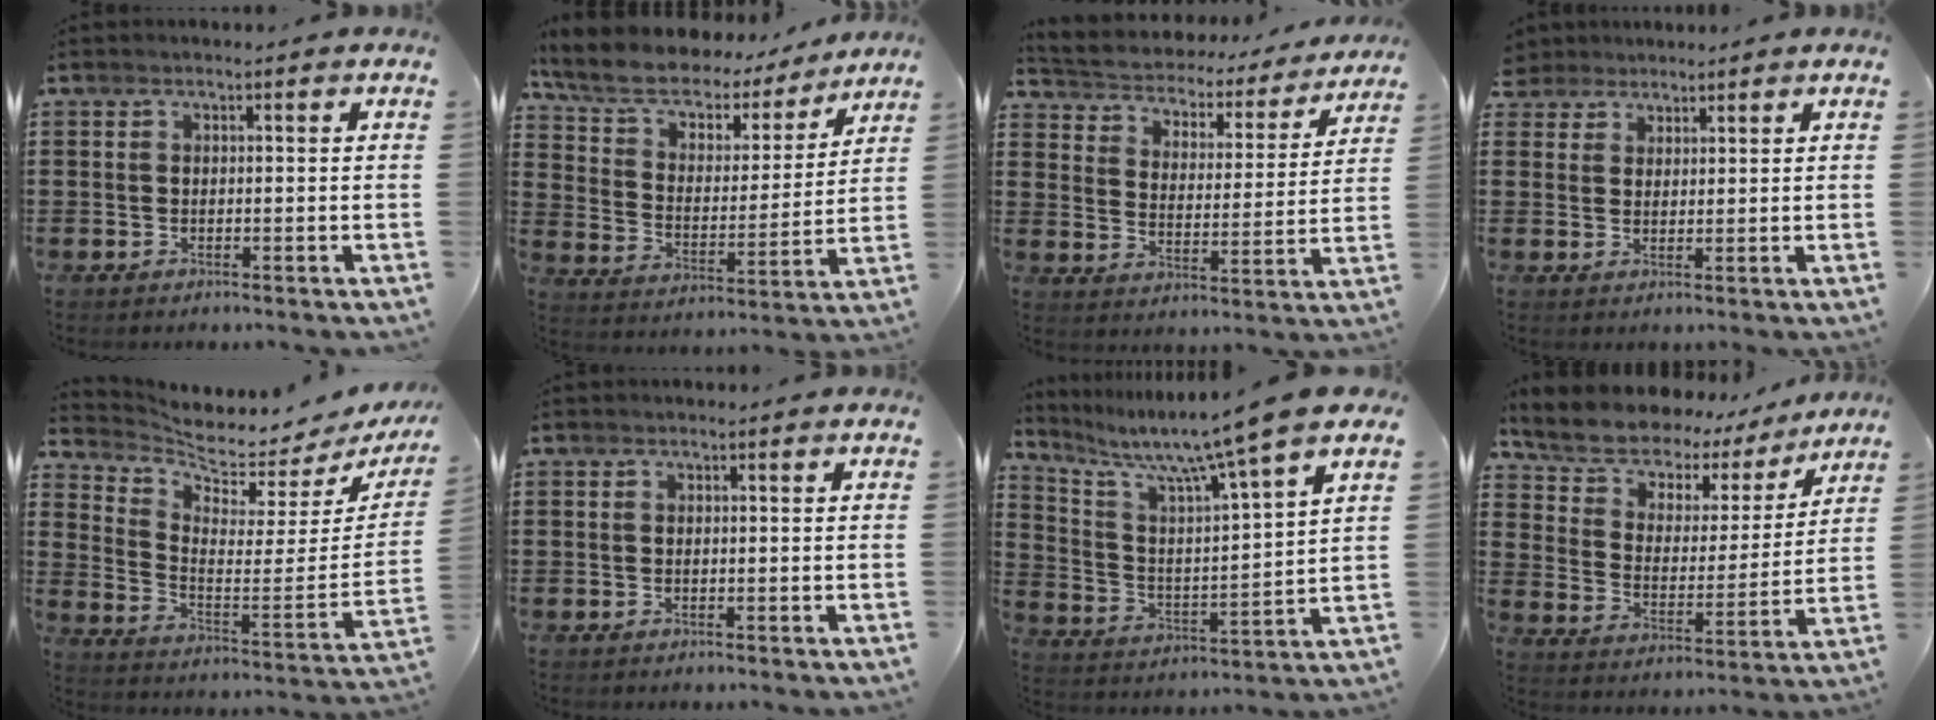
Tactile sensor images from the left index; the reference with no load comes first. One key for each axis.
{"total": 7.2, "fx": 5.5, "fy": 3.6, "fz": 3.0, "tx": -0.086, "ty": -0.030, "tz": 0.095}
{"total": 3.0, "fx": 2.9, "fy": 0.9, "fz": 0.1, "tx": -0.025, "ty": -0.027, "tz": 0.039}
{"total": 2.8, "fx": 2.3, "fy": 1.6, "fz": -0.1, "tx": -0.010, "ty": 0.011, "tz": 0.044}
{"total": 4.4, "fx": 4.3, "fy": 0.2, "fz": 1.1, "tx": -0.049, "ty": -0.053, "tz": 0.067}
{"total": 0.0}
{"total": 9.6, "fx": 7.8, "fy": -1.1, "fz": 5.4, "tx": -0.129, "ty": -0.060, "tz": 0.120}
{"total": 6.8, "fx": 6.1, "fy": 3.0, "fz": 1.1, "tx": -0.061, "ty": -0.041, "tz": 0.104}